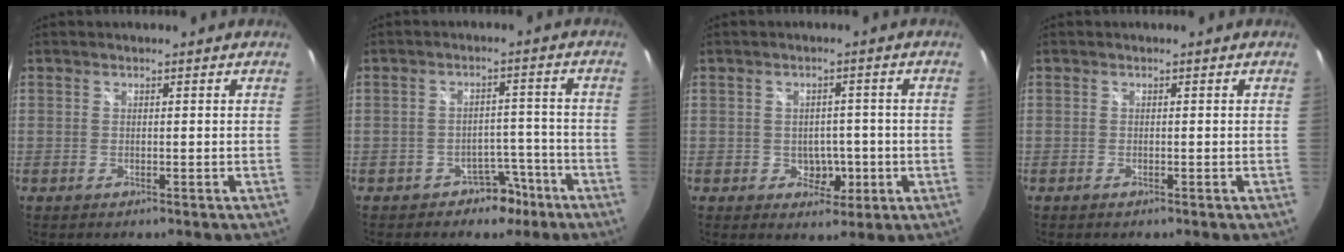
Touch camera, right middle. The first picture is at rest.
{"total": 5.3, "force": [-3.7, 3.5, 1.5], "torque": [-0.024, 0.021, -0.047]}
{"total": 4.8, "force": [-1.0, 3.8, 2.7], "torque": [-0.045, 0.000, -0.007]}
{"total": 0.0}